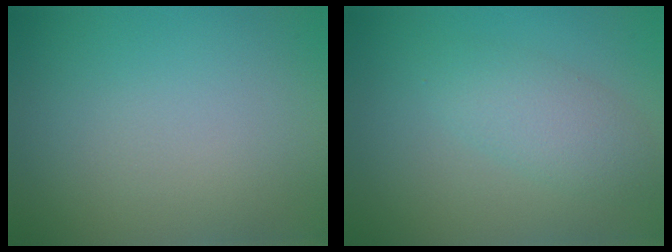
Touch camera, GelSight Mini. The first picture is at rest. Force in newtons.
{"total": 3.0, "press": 3.0, "slide": 0.1}